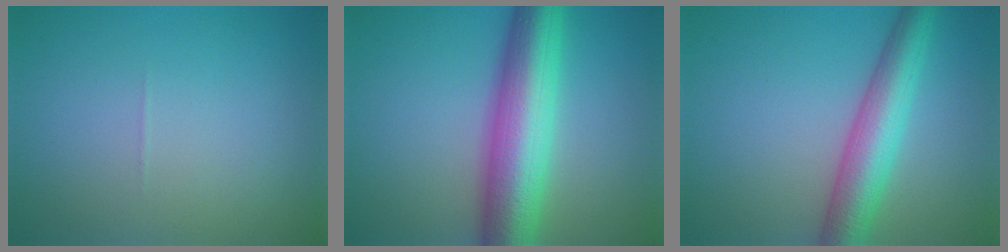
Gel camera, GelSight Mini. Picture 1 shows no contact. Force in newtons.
{"total": 10.0, "press": 10.0, "slide": 0.2}
{"total": 6.2, "press": 6.2, "slide": 0.2}